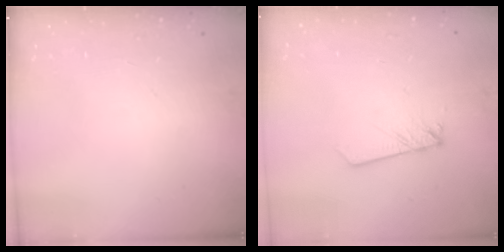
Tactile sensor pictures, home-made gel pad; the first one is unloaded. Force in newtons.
{"total": 2.0, "press": 2.0, "slide": 0.2}